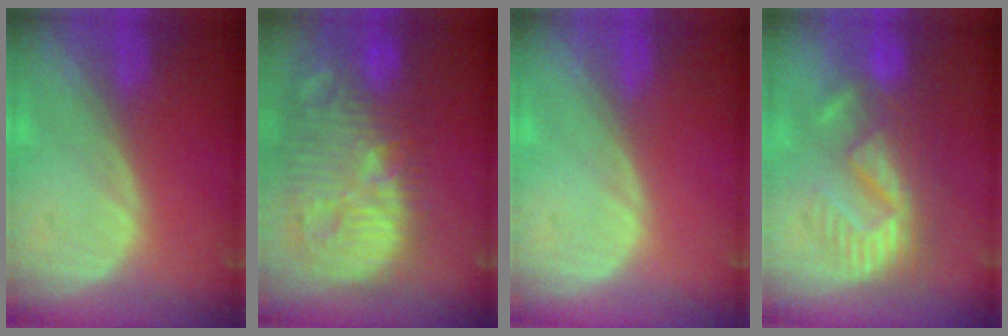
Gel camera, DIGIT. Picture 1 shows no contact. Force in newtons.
{"total": 14.7, "press": 12.7, "slide": 7.3}
{"total": 0.0}
{"total": 9.0, "press": 8.4, "slide": 3.2}